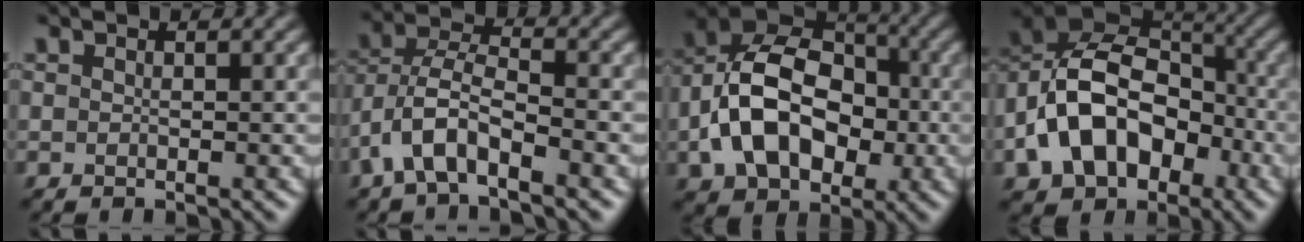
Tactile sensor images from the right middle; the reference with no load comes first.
{"total": 5.3, "force": [-3.0, 2.0, 3.9], "torque": [-0.079, 0.010, -0.064]}
{"total": 10.4, "force": [-1.9, 7.2, 7.3], "torque": [-0.137, 0.014, -0.042]}
{"total": 12.0, "force": [-3.7, 8.2, 7.9], "torque": [-0.143, 0.007, -0.066]}